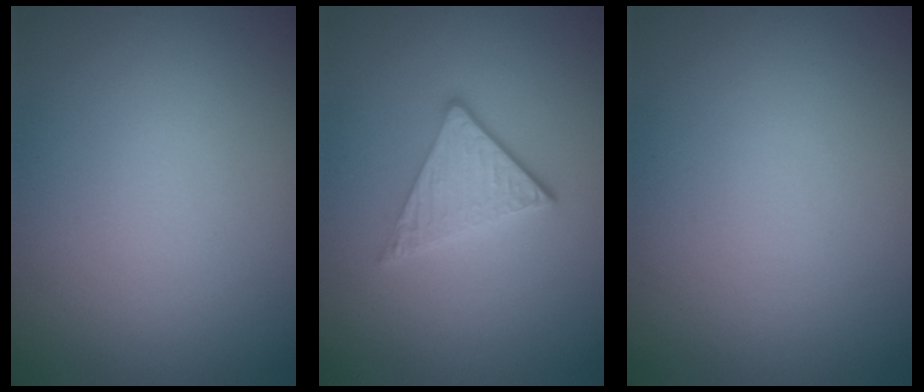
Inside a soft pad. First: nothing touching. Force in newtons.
{"total": 2.8, "press": 2.6, "slide": 1.1}
{"total": 0.0}